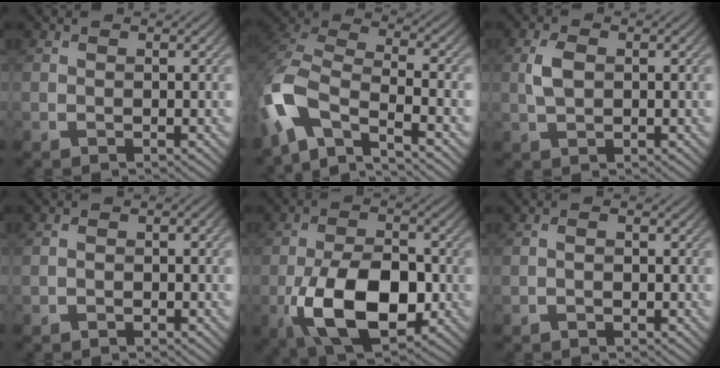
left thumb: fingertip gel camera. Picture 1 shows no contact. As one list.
[{"total": 10.9, "force": [-6.4, 4.7, 7.5], "torque": [-0.170, -0.014, -0.141]}, {"total": 2.8, "force": [0.2, 1.6, 2.3], "torque": [-0.054, 0.003, 0.004]}, {"total": 1.7, "force": [-0.6, 1.0, 1.2], "torque": [-0.020, 0.000, -0.009]}, {"total": 12.7, "force": [-4.2, 6.9, 9.9], "torque": [-0.205, -0.019, -0.078]}, {"total": 1.0, "force": [-0.5, 0.5, 0.7], "torque": [-0.012, 0.003, -0.011]}]